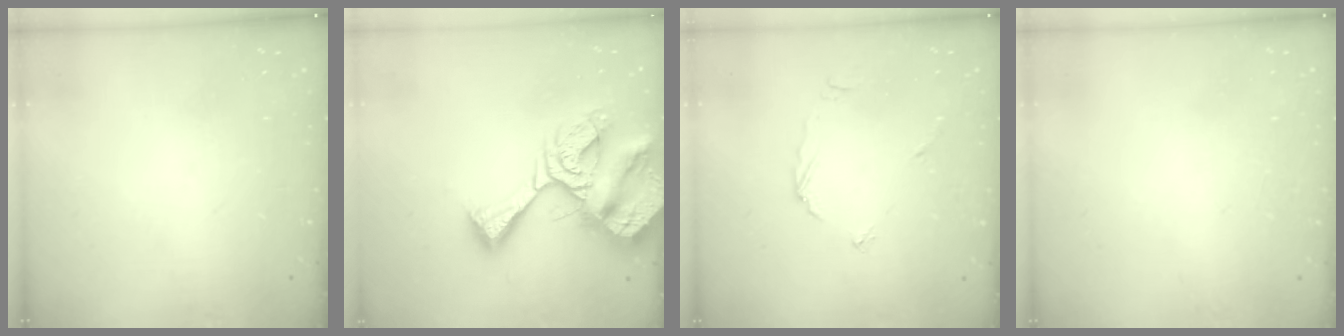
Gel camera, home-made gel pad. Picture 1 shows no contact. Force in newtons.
{"total": 13.5, "press": 13.4, "slide": 1.5}
{"total": 3.5, "press": 3.5, "slide": 0.5}
{"total": 1.9, "press": 1.9, "slide": 0.1}